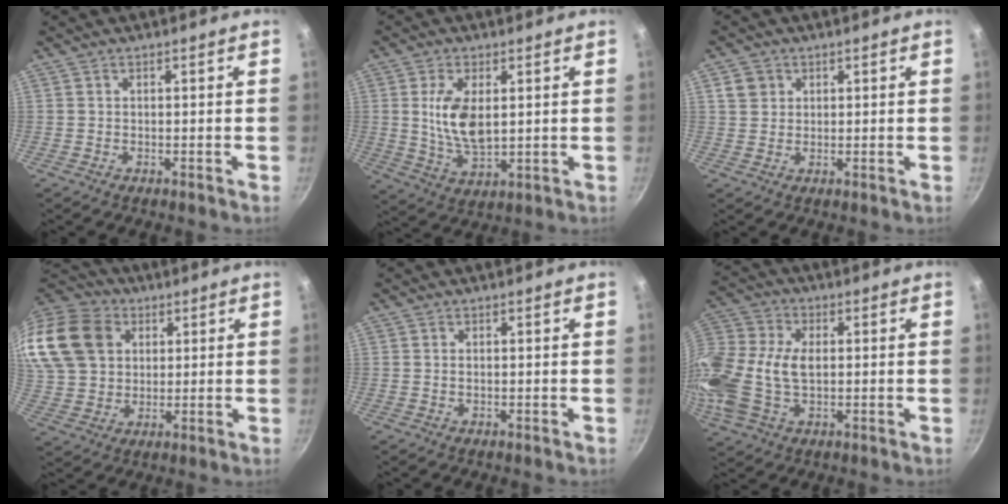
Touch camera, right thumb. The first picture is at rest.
{"total": 9.7, "force": [1.8, 5.0, 8.2], "torque": [-0.153, -0.017, 0.040]}
{"total": 3.4, "force": [1.2, 3.0, 1.1], "torque": [-0.003, 0.005, 0.022]}
{"total": 25.3, "force": [8.7, 19.6, 13.5], "torque": [-0.312, 0.037, 0.169]}
{"total": 0.5, "force": [0.1, 0.3, 0.4], "torque": [-0.008, 0.000, 0.002]}
{"total": 18.8, "force": [-0.1, 12.2, 14.2], "torque": [-0.324, 0.024, -0.009]}